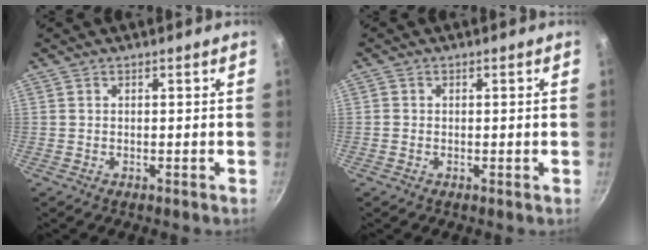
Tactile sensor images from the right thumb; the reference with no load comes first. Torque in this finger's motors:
{"motor_torque": [-0.28, -0.40, 0.35, -0.13, 0.06]}